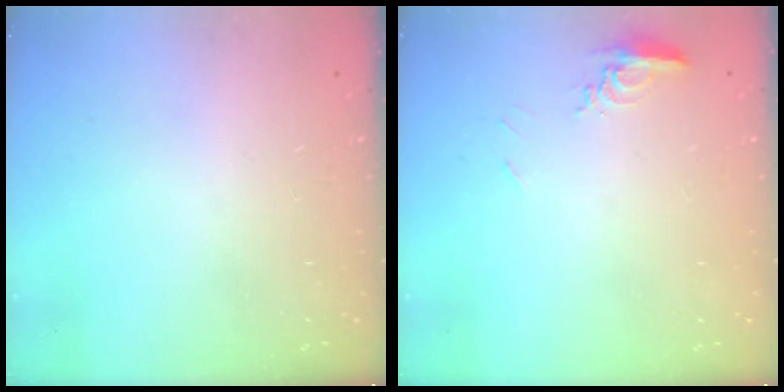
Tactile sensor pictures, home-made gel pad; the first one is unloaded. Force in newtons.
{"total": 8.3, "press": 8.1, "slide": 1.9}